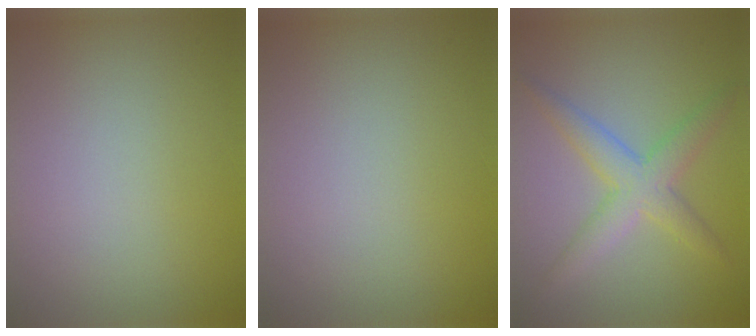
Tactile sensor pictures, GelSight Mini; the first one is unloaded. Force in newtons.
{"total": 0.0}
{"total": 3.7, "press": 3.7, "slide": 0.1}